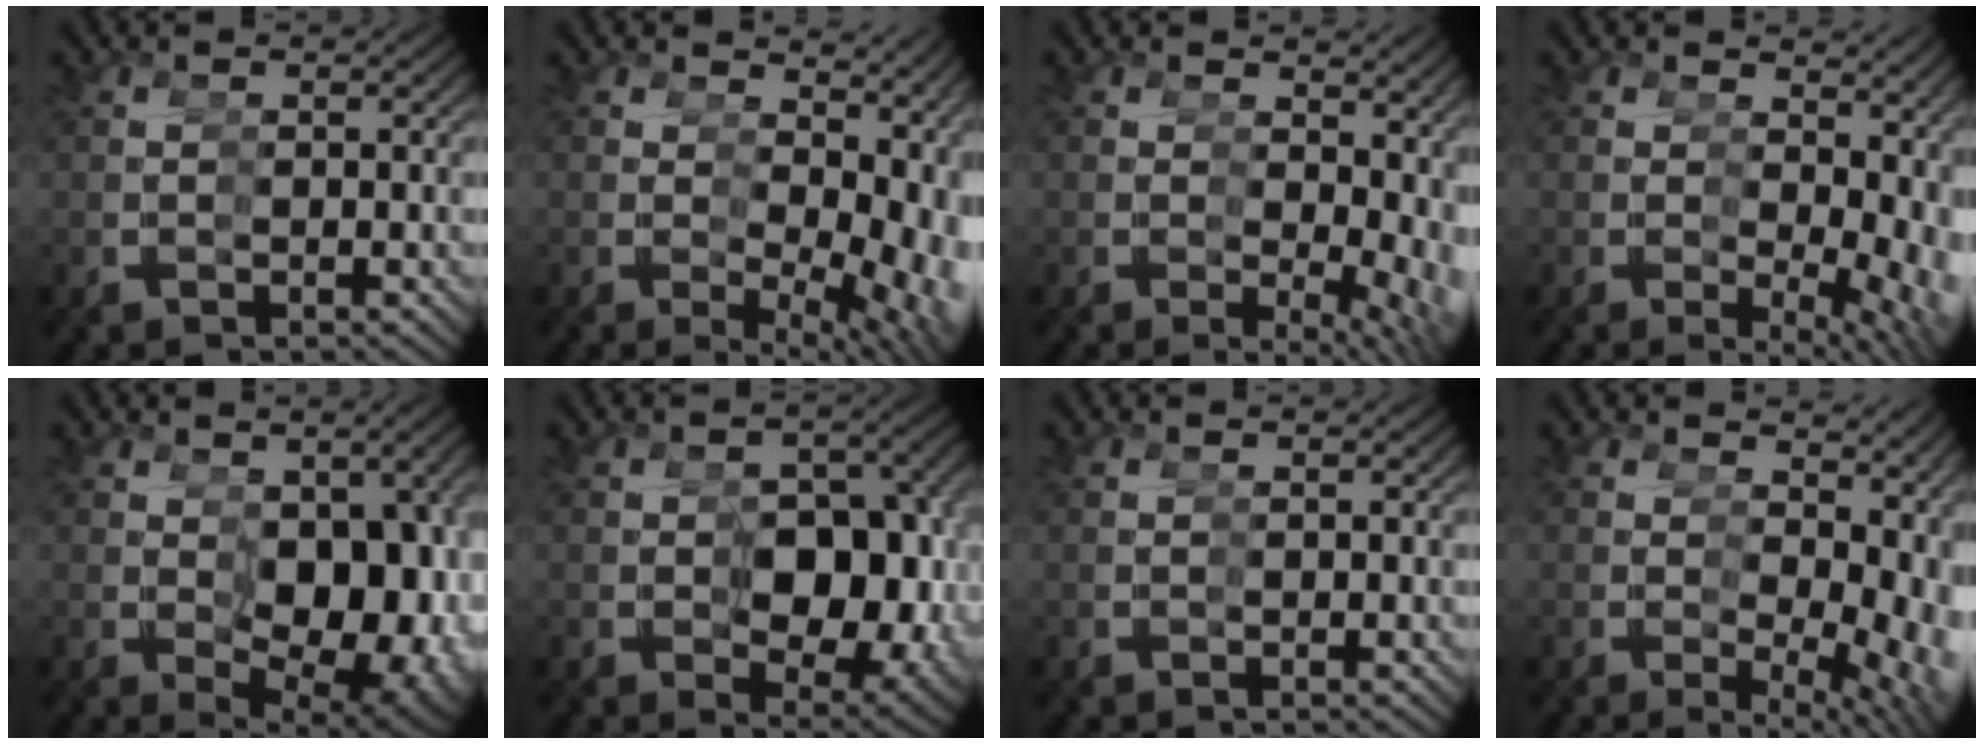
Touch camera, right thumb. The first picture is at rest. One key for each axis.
{"total": 6.7, "fx": 0.2, "fy": 3.6, "fz": 5.7, "tx": -0.074, "ty": -0.017, "tz": 0.021}
{"total": 4.8, "fx": 0.0, "fy": 2.7, "fz": 4.0, "tx": -0.039, "ty": -0.020, "tz": 0.008}
{"total": 5.4, "fx": 0.0, "fy": 3.0, "fz": 4.5, "tx": -0.047, "ty": -0.019, "tz": 0.009}
{"total": 9.9, "fx": -0.4, "fy": 5.7, "fz": 8.0, "tx": -0.135, "ty": -0.033, "tz": 0.014}
{"total": 11.8, "fx": -1.1, "fy": 7.5, "fz": 9.0, "tx": -0.144, "ty": -0.044, "tz": 0.003}
{"total": 0.0}
{"total": 5.9, "fx": 0.2, "fy": 3.1, "fz": 5.1, "tx": -0.060, "ty": -0.016, "tz": 0.016}